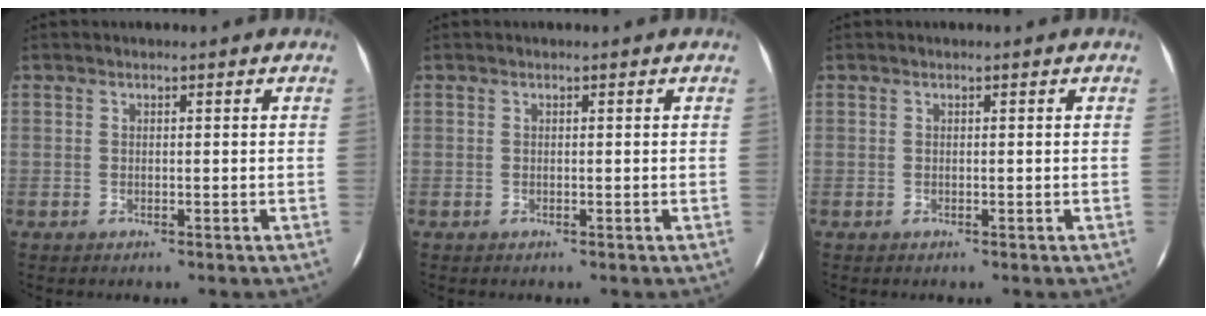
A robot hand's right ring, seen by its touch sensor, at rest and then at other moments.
{"total": 0.0}
{"total": 0.0}